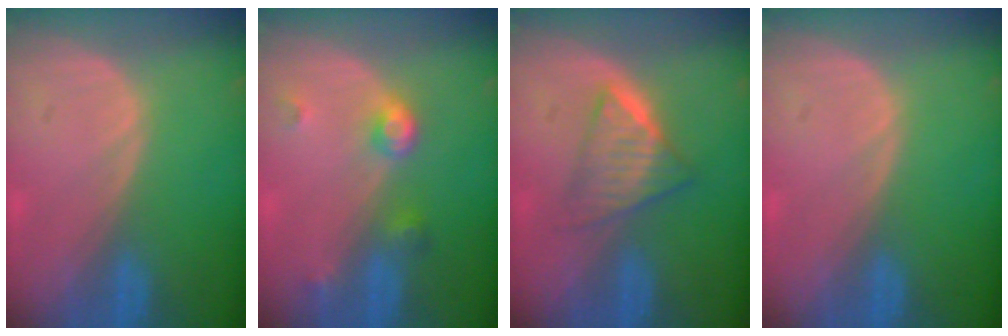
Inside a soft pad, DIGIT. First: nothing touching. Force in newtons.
{"total": 3.9, "press": 3.6, "slide": 1.5}
{"total": 6.2, "press": 5.3, "slide": 3.3}
{"total": 0.0}